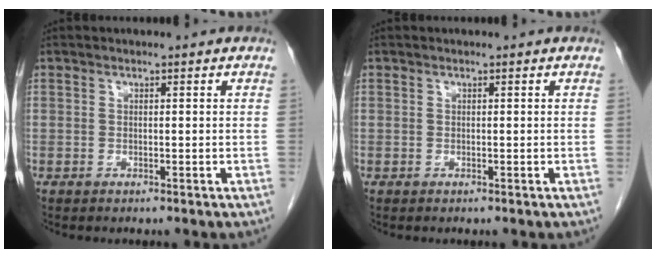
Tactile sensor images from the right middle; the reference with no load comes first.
{"total": 0.0}